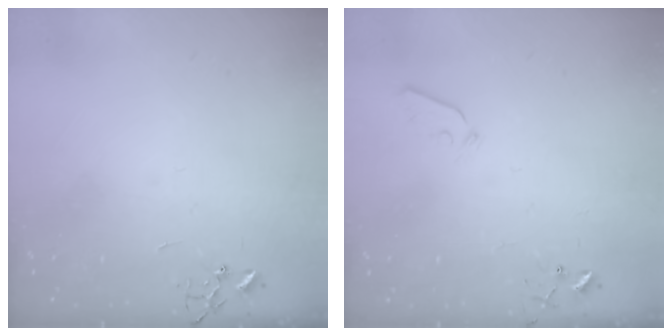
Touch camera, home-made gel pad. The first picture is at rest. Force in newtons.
{"total": 3.7, "press": 3.6, "slide": 0.6}